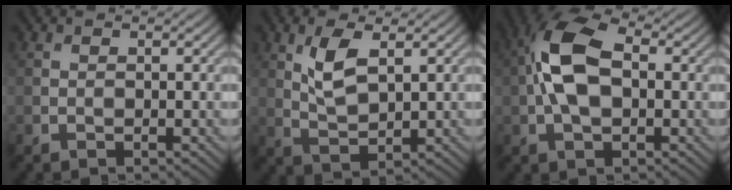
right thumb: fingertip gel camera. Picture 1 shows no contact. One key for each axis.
{"total": 5.0, "fx": 2.0, "fy": 2.0, "fz": 4.1, "tx": -0.096, "ty": -0.004, "tz": 0.043}
{"total": 9.4, "fx": 0.7, "fy": 5.2, "fz": 7.9, "tx": -0.168, "ty": 0.020, "tz": 0.000}